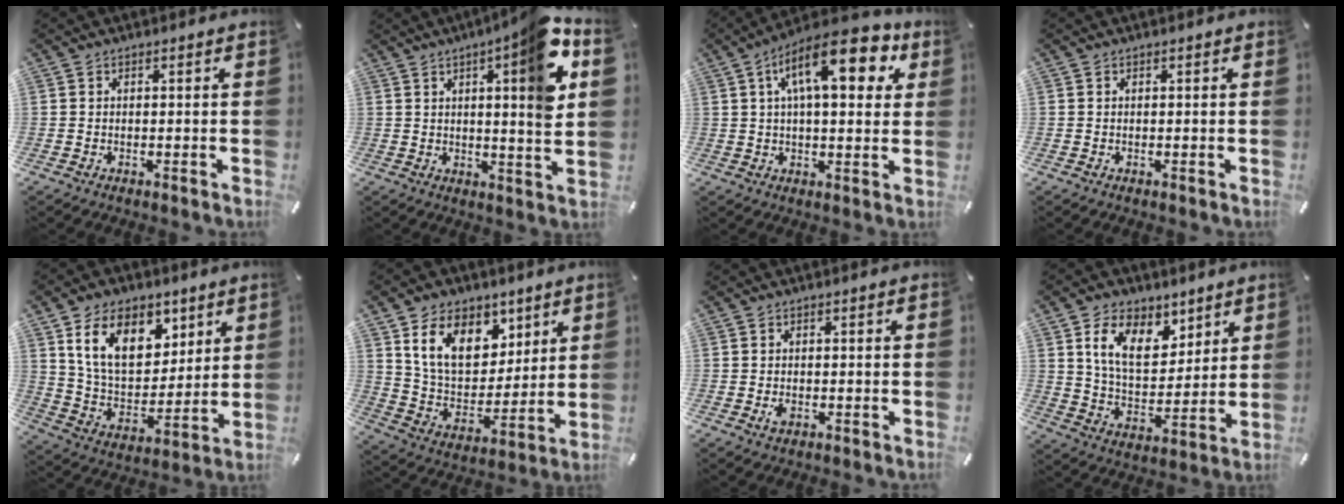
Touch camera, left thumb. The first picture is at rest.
{"total": 14.4, "force": [5.7, 2.3, 13.0], "torque": [-0.175, -0.035, 0.078]}
{"total": 16.9, "force": [6.9, 7.0, 13.7], "torque": [-0.211, -0.009, 0.107]}
{"total": 0.0}
{"total": 15.8, "force": [8.1, 10.5, 8.7], "torque": [-0.156, -0.021, 0.152]}
{"total": 14.6, "force": [7.9, 10.3, 6.7], "torque": [-0.122, -0.033, 0.153]}
{"total": 1.6, "force": [-0.3, 1.1, 1.2], "torque": [-0.029, -0.002, -0.007]}
{"total": 13.0, "force": [7.0, 8.4, 7.0], "torque": [-0.126, -0.025, 0.129]}